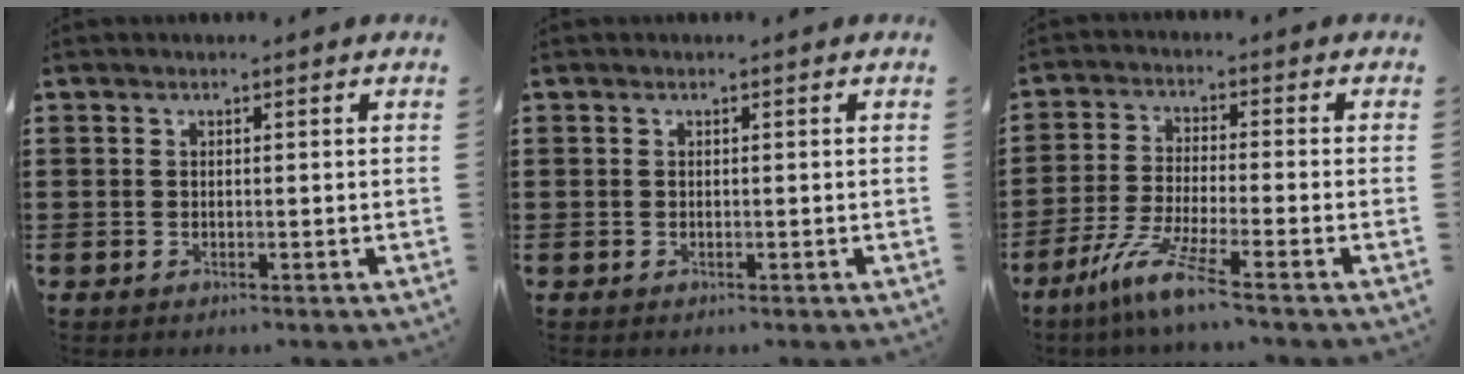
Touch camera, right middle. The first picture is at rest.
{"total": 0.0}
{"total": 7.5, "force": [-5.2, 0.0, 5.4], "torque": [-0.113, -0.016, -0.099]}